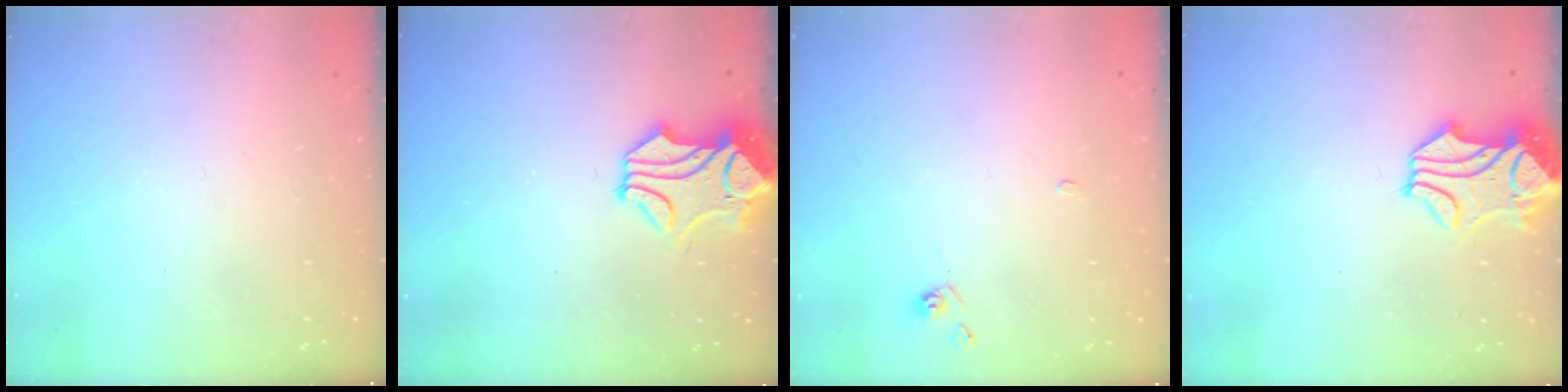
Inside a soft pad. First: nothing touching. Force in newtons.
{"total": 1.5, "press": 0.8, "slide": 1.3}
{"total": 1.1, "press": 1.1, "slide": 0.3}
{"total": 2.0, "press": 1.5, "slide": 1.3}